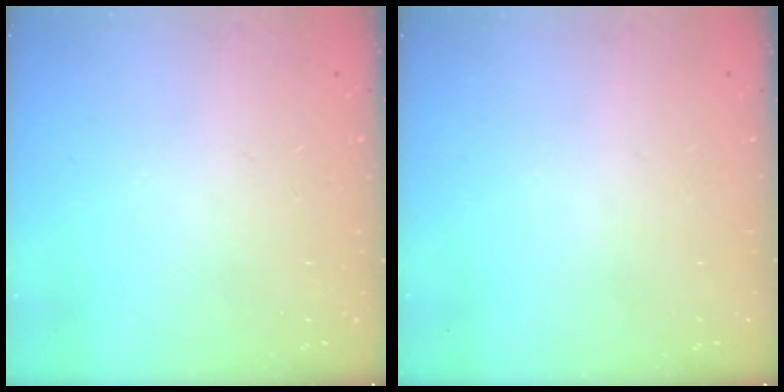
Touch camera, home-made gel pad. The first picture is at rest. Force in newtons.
{"total": 0.0}